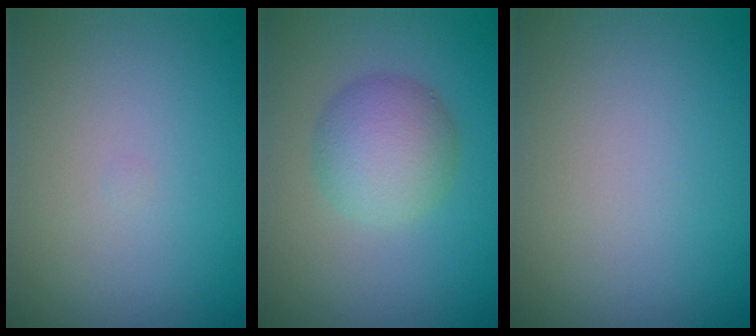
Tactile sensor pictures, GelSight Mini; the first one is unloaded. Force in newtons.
{"total": 4.3, "press": 4.3, "slide": 0.1}
{"total": 0.0}